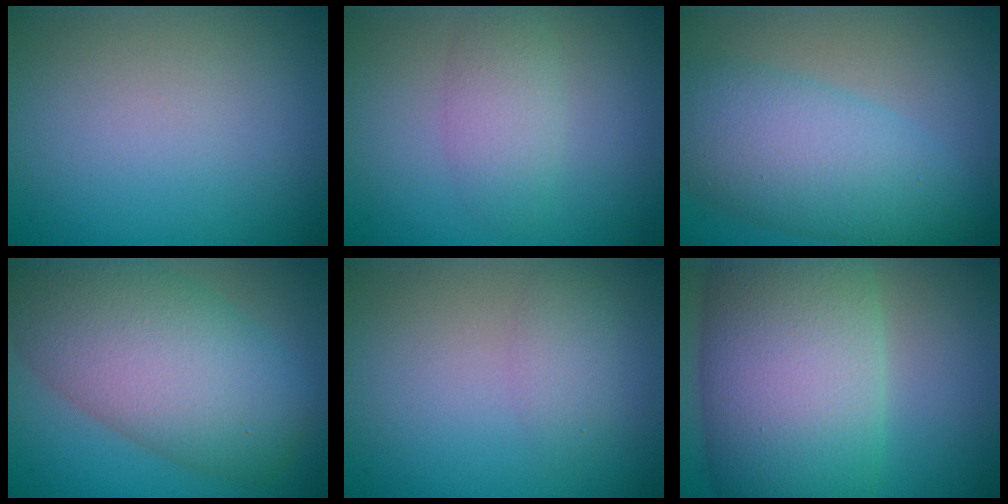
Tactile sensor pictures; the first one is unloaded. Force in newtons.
{"total": 2.4, "press": 2.4, "slide": 0.1}
{"total": 7.5, "press": 7.5, "slide": 0.2}
{"total": 10.9, "press": 10.9, "slide": 0.5}
{"total": 1.5, "press": 1.5, "slide": 0.1}
{"total": 13.7, "press": 13.7, "slide": 0.4}